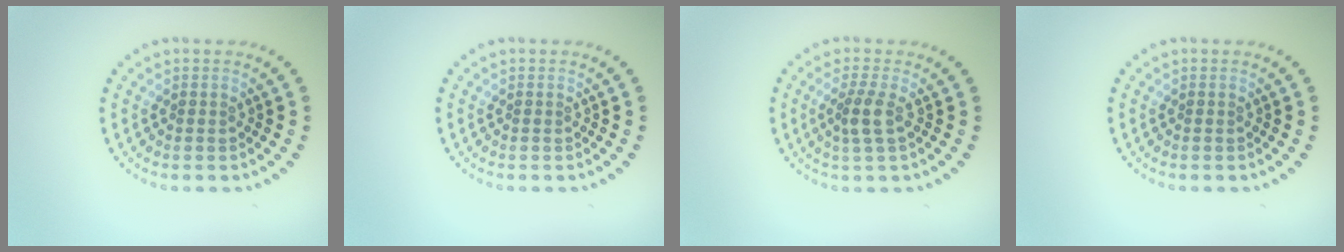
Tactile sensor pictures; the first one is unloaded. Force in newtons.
{"total": 0.0}
{"total": 2.1, "press": 1.6, "slide": 1.3}
{"total": 0.0}